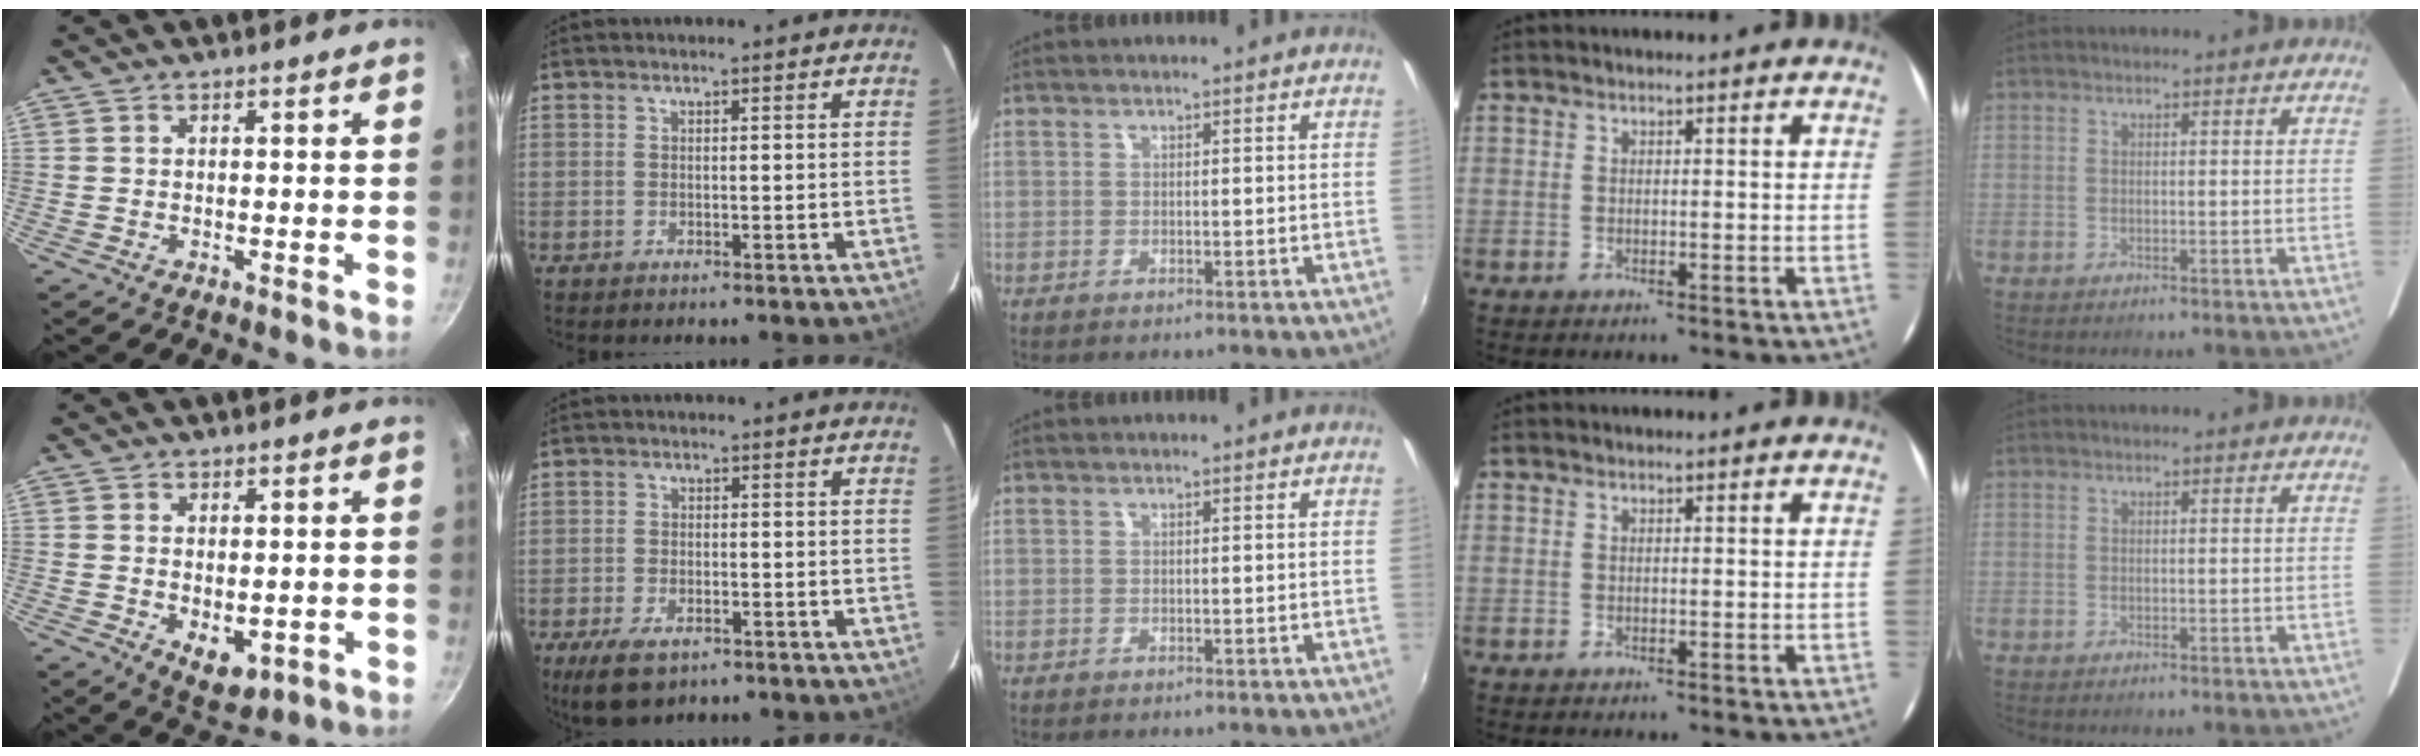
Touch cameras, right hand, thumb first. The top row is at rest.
{"thumb": {"total": 6.5, "force": [-1.0, 3.8, 5.1], "torque": [-0.068, -0.011, -0.003]}, "index": {"total": 7.4, "force": [-4.9, 3.4, 4.3], "torque": [-0.111, -0.016, -0.085]}}